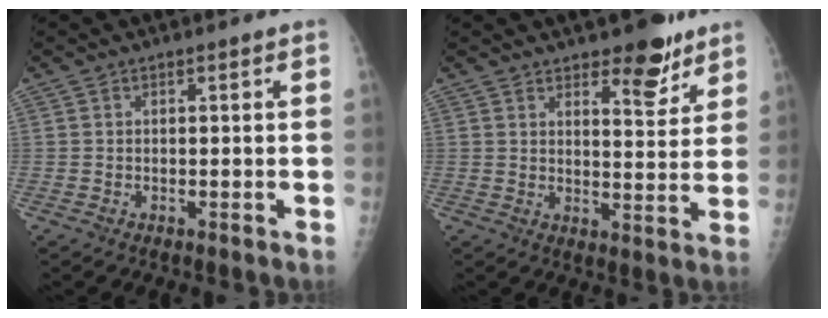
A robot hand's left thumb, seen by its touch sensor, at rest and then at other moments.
{"total": 8.4, "force": [5.8, 3.2, 5.0], "torque": [-0.040, -0.039, 0.082]}